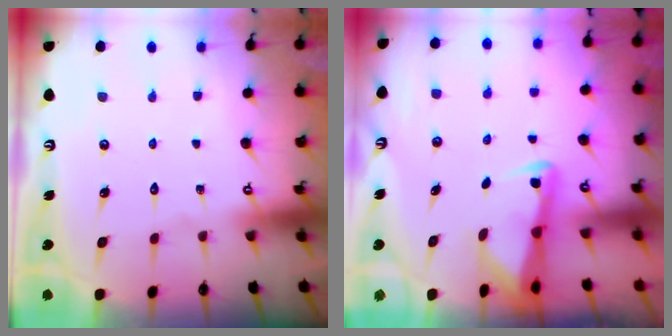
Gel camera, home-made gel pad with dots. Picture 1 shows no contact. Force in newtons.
{"total": 2.9, "press": 2.9, "slide": 0.4}